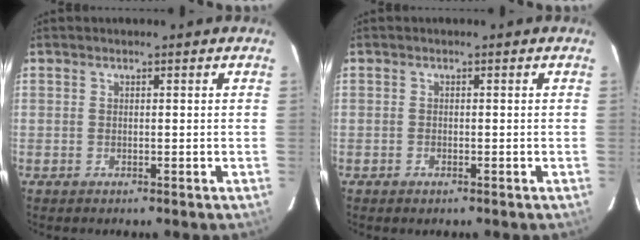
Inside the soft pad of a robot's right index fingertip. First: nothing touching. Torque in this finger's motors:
{"motor_torque": [0.08, -0.05, -0.06, -0.01]}